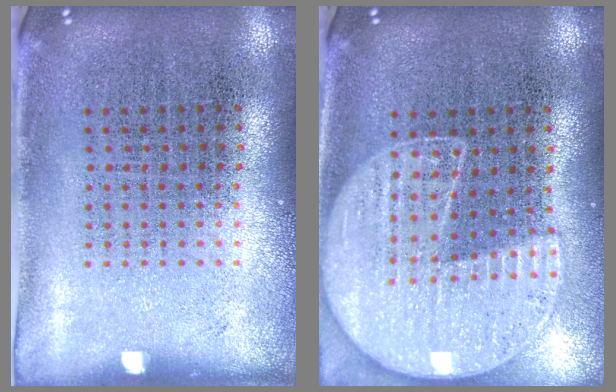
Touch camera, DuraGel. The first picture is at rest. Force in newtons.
{"total": 1.5, "press": 1.4, "slide": 0.4}